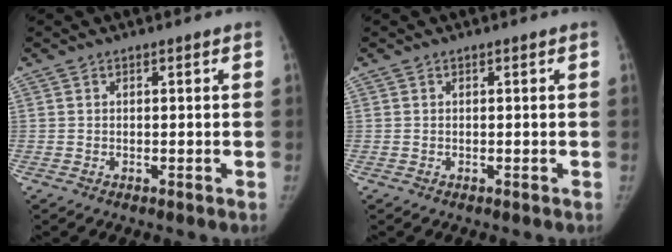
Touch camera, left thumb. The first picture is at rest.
{"total": 0.0}